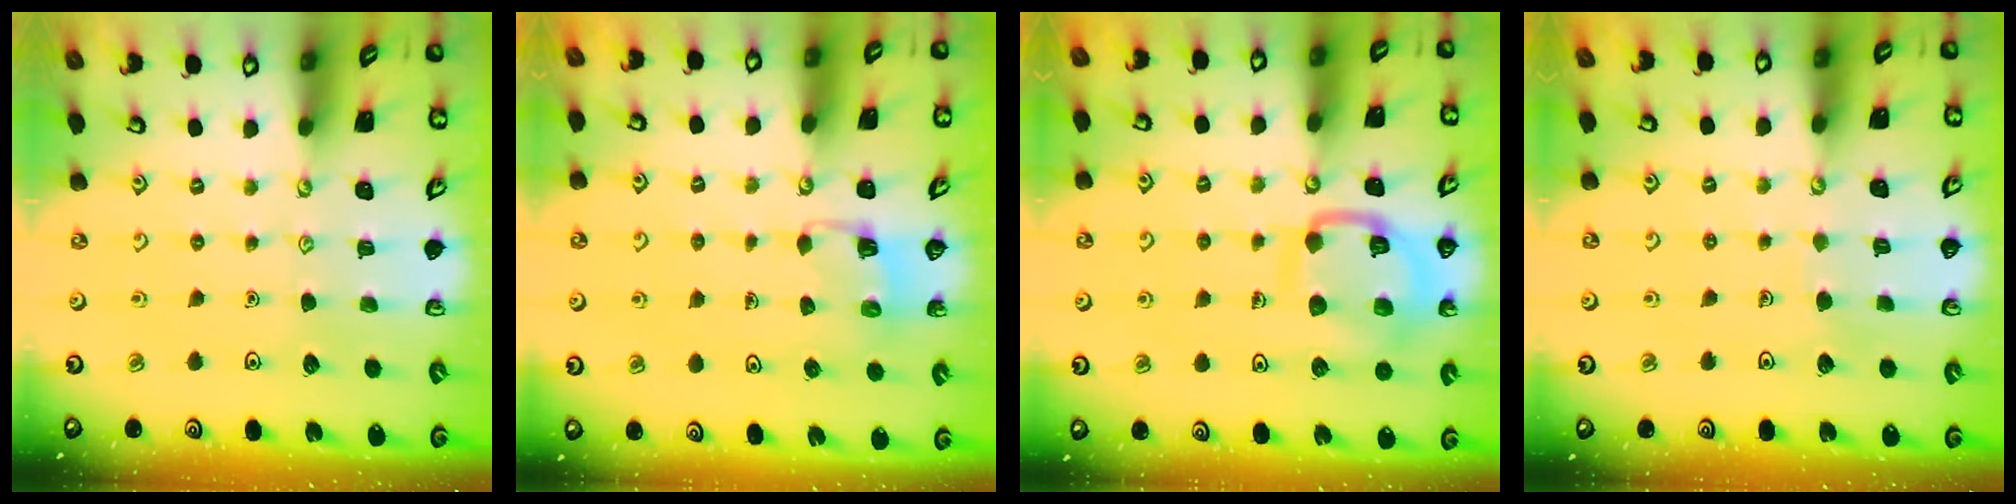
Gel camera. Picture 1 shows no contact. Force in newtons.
{"total": 3.1, "press": 3.1, "slide": 0.3}
{"total": 12.8, "press": 12.8, "slide": 1.3}
{"total": 2.2, "press": 2.2, "slide": 0.1}